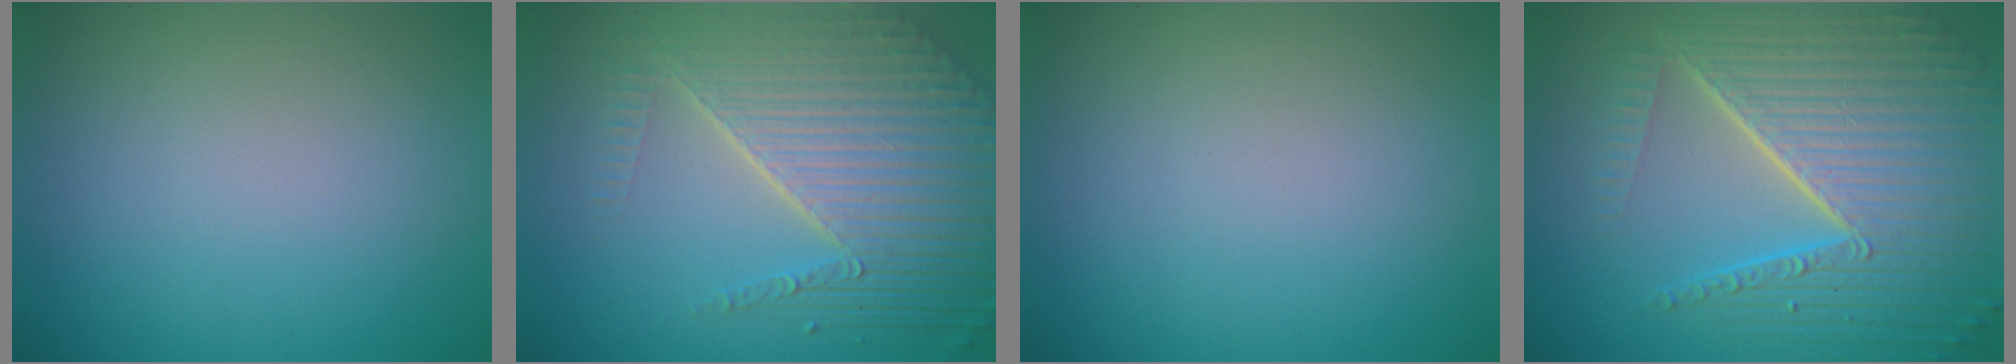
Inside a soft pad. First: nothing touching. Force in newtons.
{"total": 8.8, "press": 5.7, "slide": 6.7}
{"total": 0.0}
{"total": 10.1, "press": 6.3, "slide": 7.8}